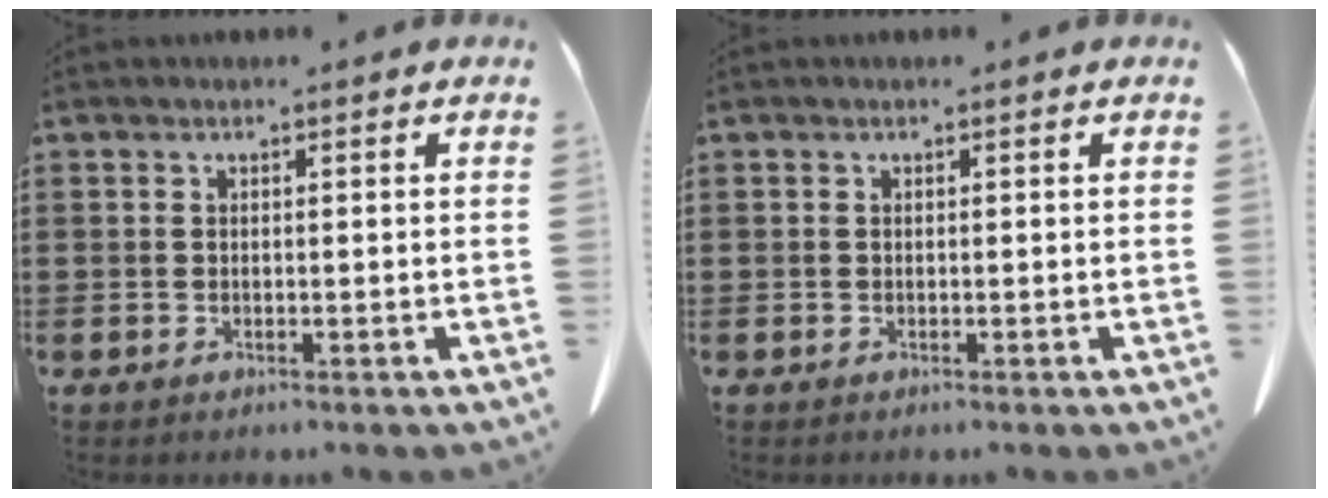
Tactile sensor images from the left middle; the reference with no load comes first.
{"total": 0.0}